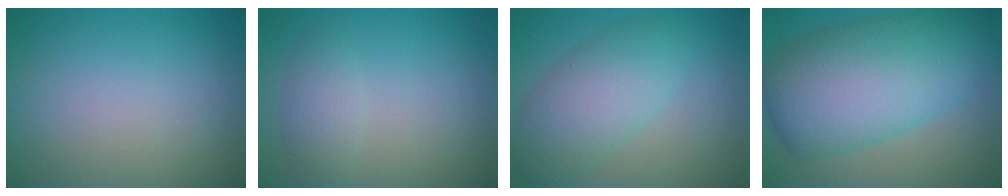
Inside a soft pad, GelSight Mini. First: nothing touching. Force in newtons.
{"total": 2.0, "press": 2.0, "slide": 0.0}
{"total": 5.3, "press": 5.3, "slide": 0.1}
{"total": 11.7, "press": 11.7, "slide": 0.3}